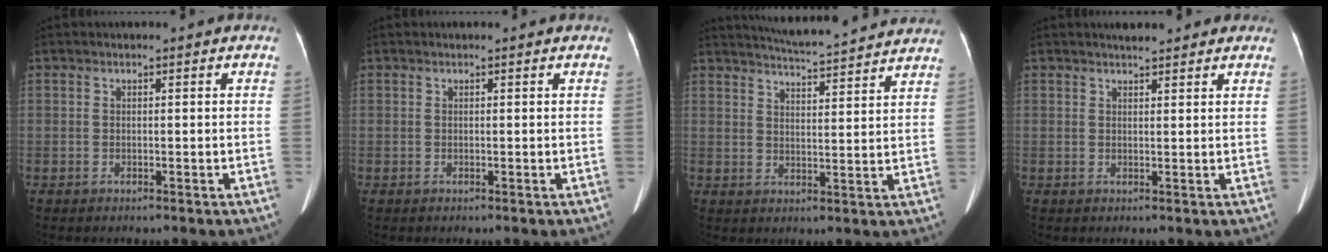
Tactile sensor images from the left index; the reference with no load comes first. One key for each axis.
{"total": 0.5, "fx": 0.5, "fy": 0.1, "fz": 0.1, "tx": -0.007, "ty": 0.004, "tz": 0.004}
{"total": 15.3, "fx": 14.3, "fy": 1.0, "fz": 5.3, "tx": -0.087, "ty": 0.012, "tz": 0.186}
{"total": 4.2, "fx": 3.7, "fy": 1.2, "fz": 1.7, "tx": -0.019, "ty": 0.016, "tz": 0.044}